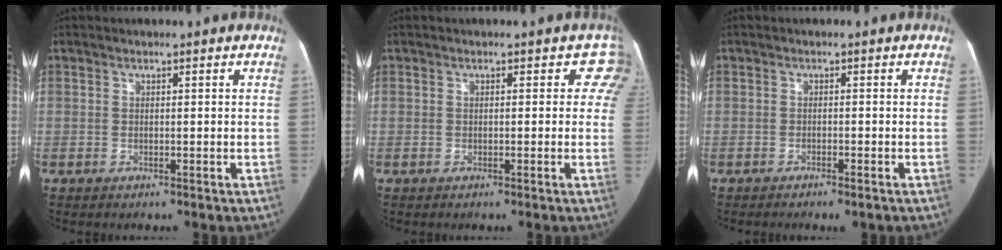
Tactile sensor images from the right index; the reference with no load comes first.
{"total": 2.7, "force": [1.3, 2.2, 0.8], "torque": [0.022, 0.000, -0.007]}
{"total": 2.0, "force": [-1.6, 0.2, 1.2], "torque": [-0.015, -0.005, -0.019]}